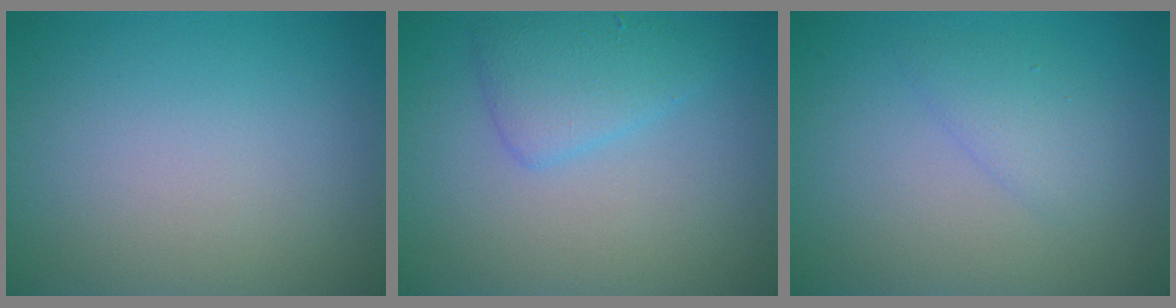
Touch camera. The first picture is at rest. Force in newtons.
{"total": 2.8, "press": 2.8, "slide": 0.3}
{"total": 1.7, "press": 1.7, "slide": 0.2}